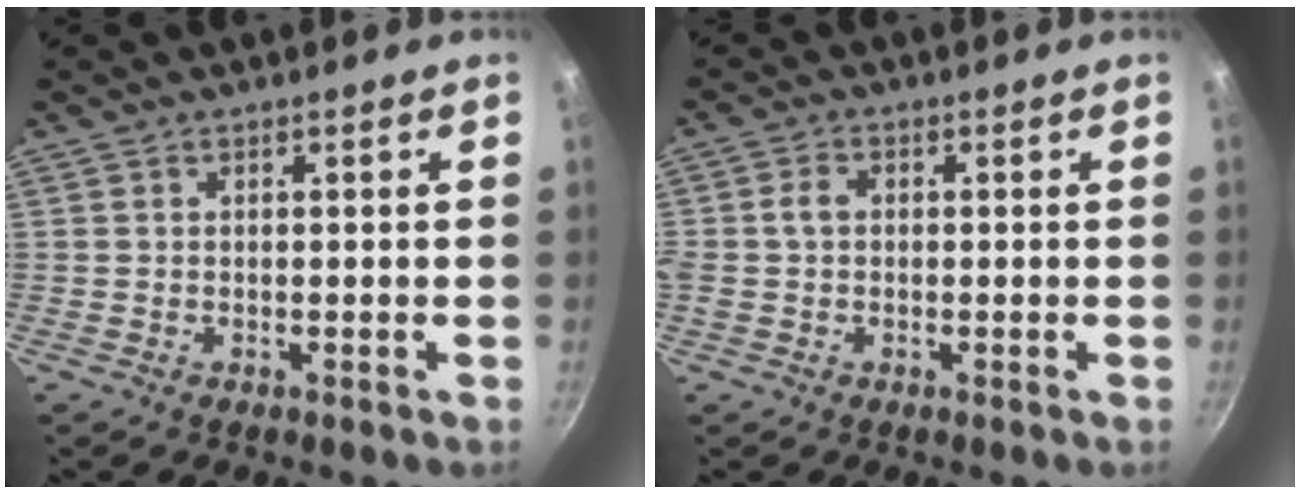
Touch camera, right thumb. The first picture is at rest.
{"total": 3.2, "force": [0.1, 2.5, 2.1], "torque": [-0.037, 0.010, -0.005]}